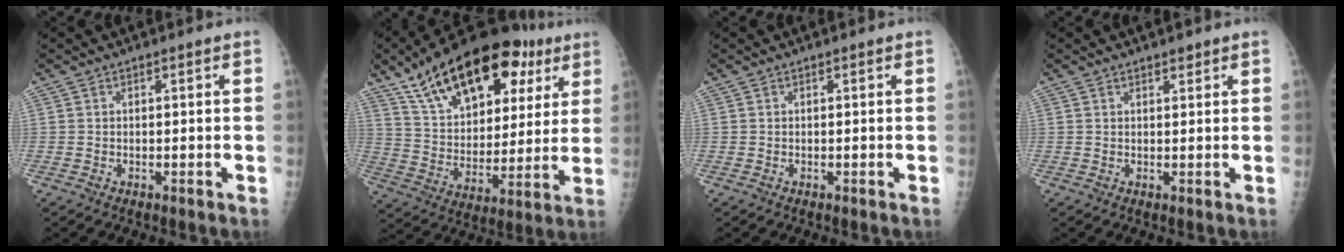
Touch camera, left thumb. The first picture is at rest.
{"total": 26.9, "force": [14.7, 13.9, 17.6], "torque": [-0.246, -0.011, 0.241]}
{"total": 0.0}
{"total": 1.2, "force": [0.9, 0.5, 0.5], "torque": [-0.003, -0.006, 0.013]}